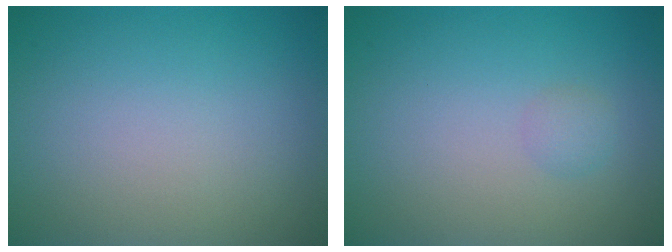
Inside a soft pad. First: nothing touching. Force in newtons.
{"total": 1.0, "press": 1.0, "slide": 0.1}